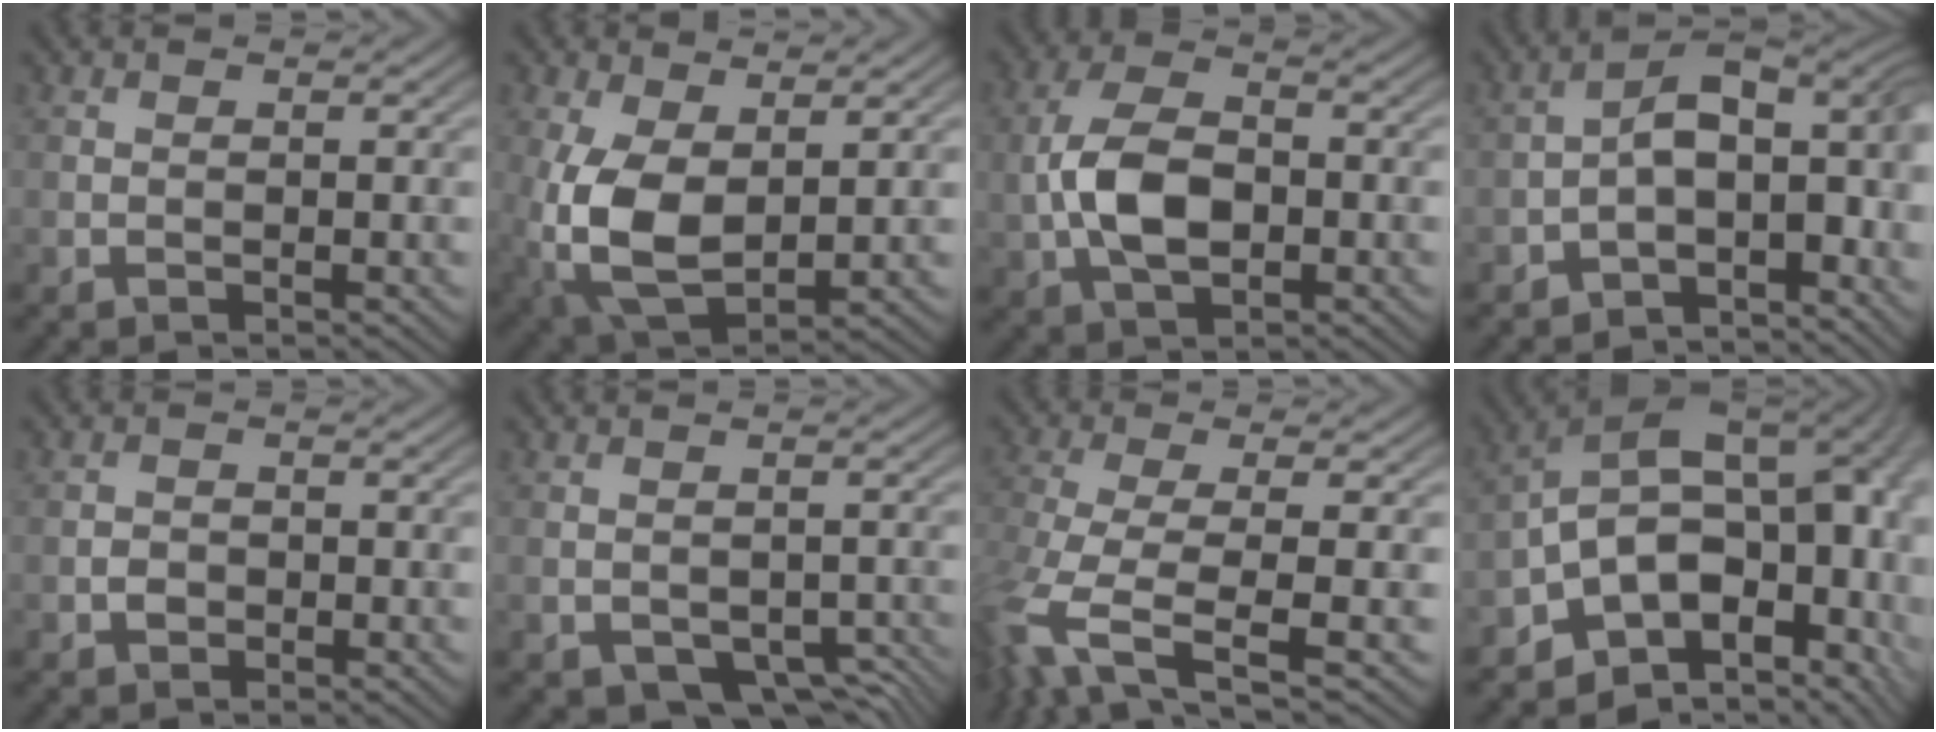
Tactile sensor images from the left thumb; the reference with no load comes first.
{"total": 10.2, "force": [0.5, 5.8, 8.4], "torque": [-0.216, -0.007, 0.011]}
{"total": 8.0, "force": [-1.2, 4.6, 6.4], "torque": [-0.144, 0.003, -0.027]}
{"total": 9.1, "force": [-3.7, 5.0, 6.5], "torque": [-0.086, -0.003, -0.075]}
{"total": 1.5, "force": [-0.7, 1.2, 0.6], "torque": [-0.008, 0.000, -0.015]}
{"total": 5.9, "force": [-3.5, 3.4, 3.4], "torque": [-0.052, -0.009, -0.042]}
{"total": 7.8, "force": [-3.3, 2.2, 6.7], "torque": [-0.150, -0.009, -0.073]}
{"total": 17.4, "force": [-3.7, 11.2, 12.8], "torque": [-0.179, -0.025, -0.030]}